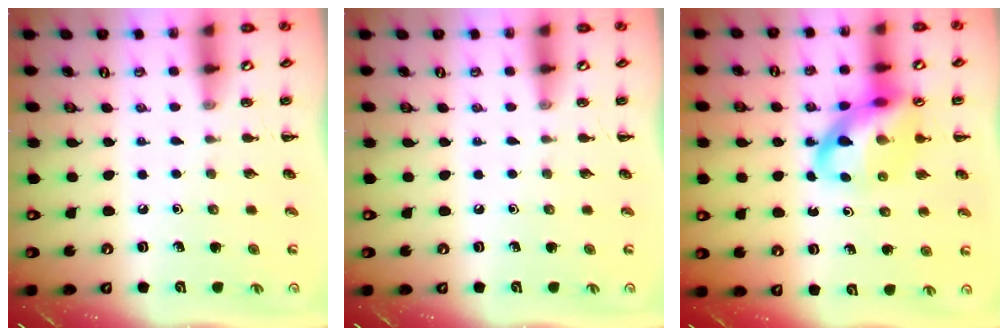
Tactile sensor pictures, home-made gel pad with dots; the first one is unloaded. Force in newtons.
{"total": 0.0}
{"total": 14.6, "press": 14.1, "slide": 3.8}